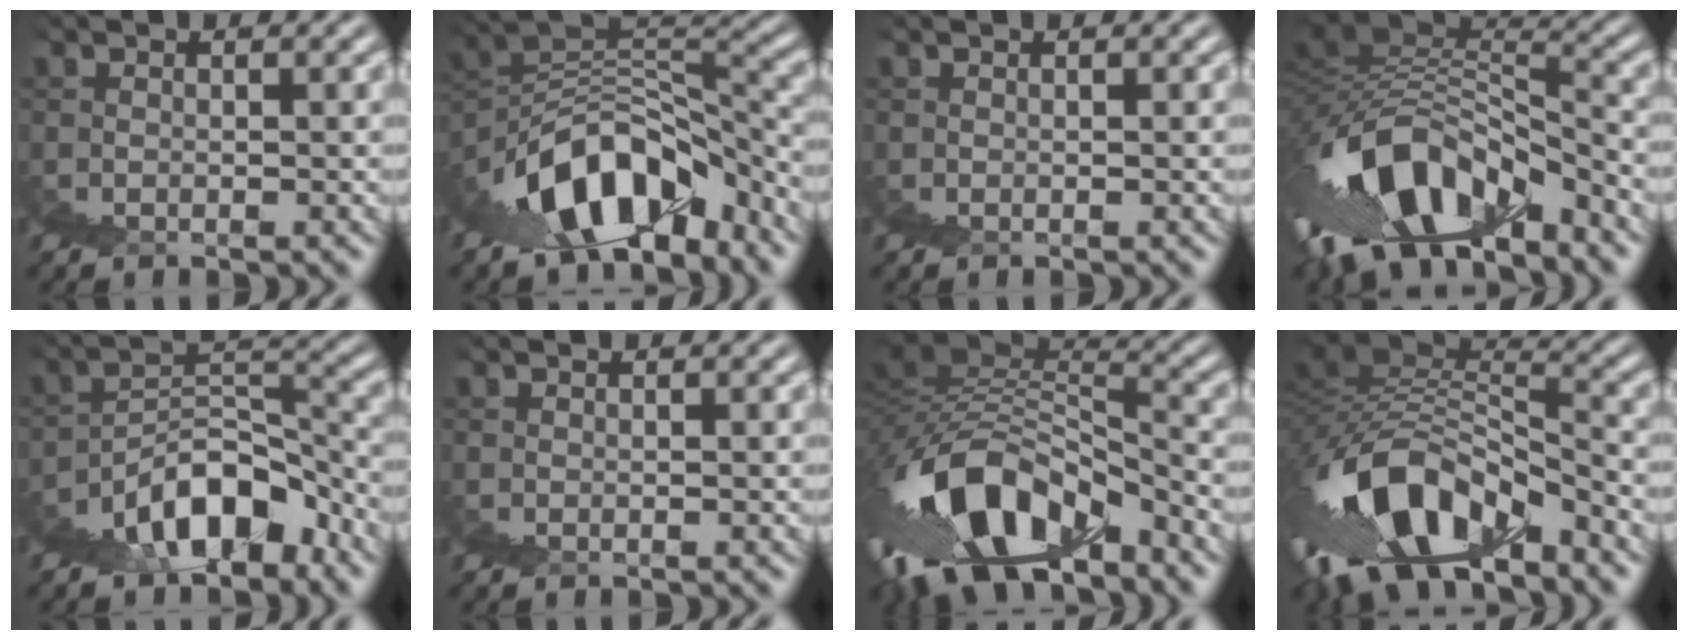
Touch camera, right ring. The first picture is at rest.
{"total": 10.6, "force": [-2.8, 5.8, 8.4], "torque": [-0.117, -0.004, -0.038]}
{"total": 0.0}
{"total": 9.2, "force": [-1.3, 4.4, 7.9], "torque": [-0.129, 0.009, -0.028]}
{"total": 8.1, "force": [-4.4, 4.4, 5.3], "torque": [-0.076, 0.001, -0.066]}
{"total": 0.0}
{"total": 9.7, "force": [-1.4, 4.8, 8.3], "torque": [-0.143, 0.003, -0.025]}
{"total": 8.8, "force": [-0.9, 4.3, 7.7], "torque": [-0.136, 0.005, -0.019]}